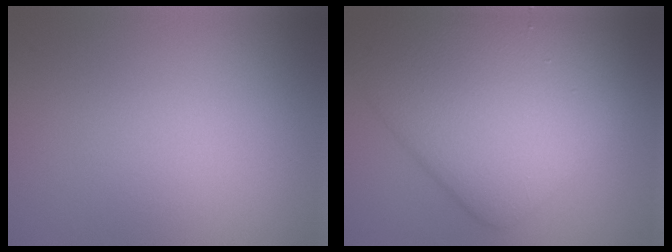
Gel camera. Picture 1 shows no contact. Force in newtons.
{"total": 11.2, "press": 11.2, "slide": 0.4}